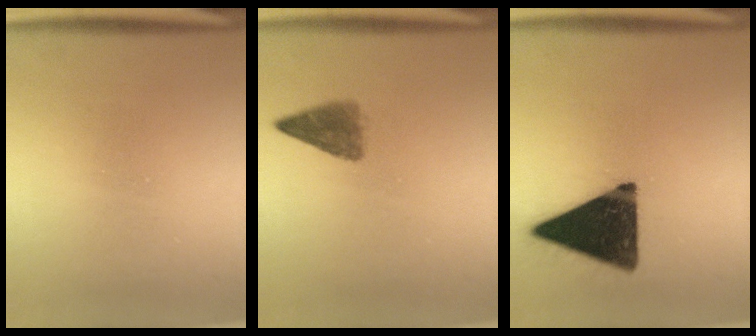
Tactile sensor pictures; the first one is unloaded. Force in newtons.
{"total": 2.7}
{"total": 16.1}